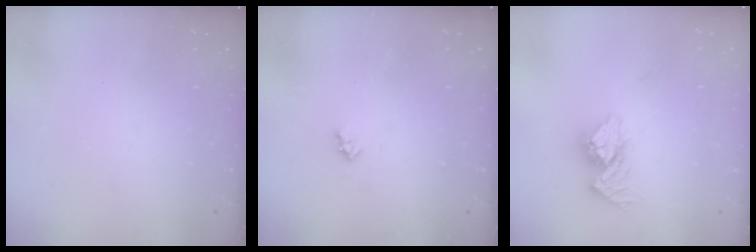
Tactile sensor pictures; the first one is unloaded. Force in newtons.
{"total": 2.0, "press": 2.0, "slide": 0.3}
{"total": 10.7, "press": 10.6, "slide": 0.9}